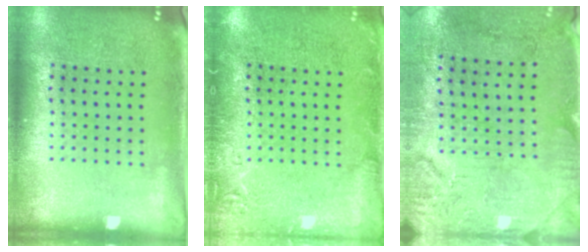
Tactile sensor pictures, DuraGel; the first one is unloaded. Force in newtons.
{"total": 2.0, "press": 2.0, "slide": 0.4}
{"total": 3.2, "press": 2.6, "slide": 1.9}